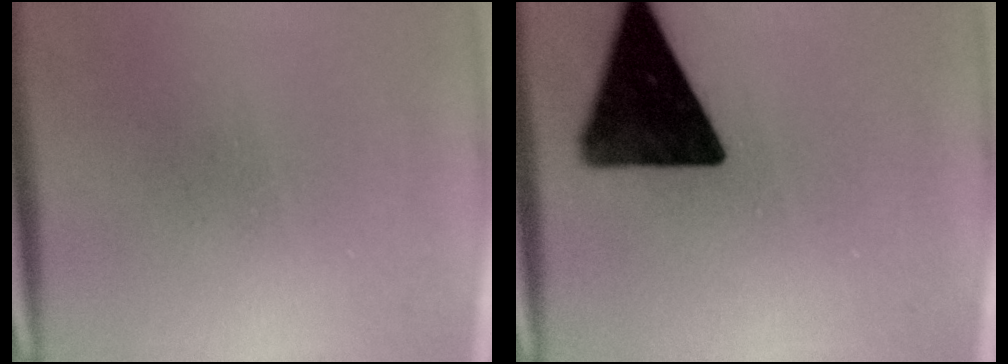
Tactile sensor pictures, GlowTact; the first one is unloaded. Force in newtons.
{"total": 16.8}